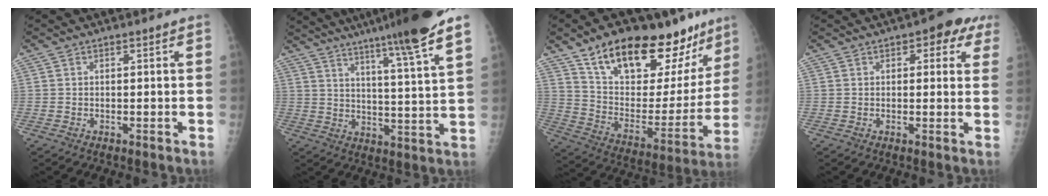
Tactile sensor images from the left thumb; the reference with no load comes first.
{"total": 17.6, "force": [13.2, -0.6, 11.7], "torque": [-0.169, -0.064, 0.181]}
{"total": 28.3, "force": [18.9, 12.3, 17.2], "torque": [-0.215, -0.061, 0.301]}
{"total": 6.3, "force": [3.2, 3.1, 4.4], "torque": [-0.016, -0.004, 0.027]}